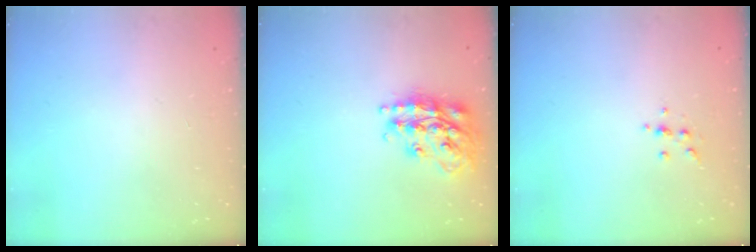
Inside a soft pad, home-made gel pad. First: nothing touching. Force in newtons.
{"total": 18.0, "press": 17.9, "slide": 1.6}
{"total": 3.5, "press": 3.3, "slide": 1.0}